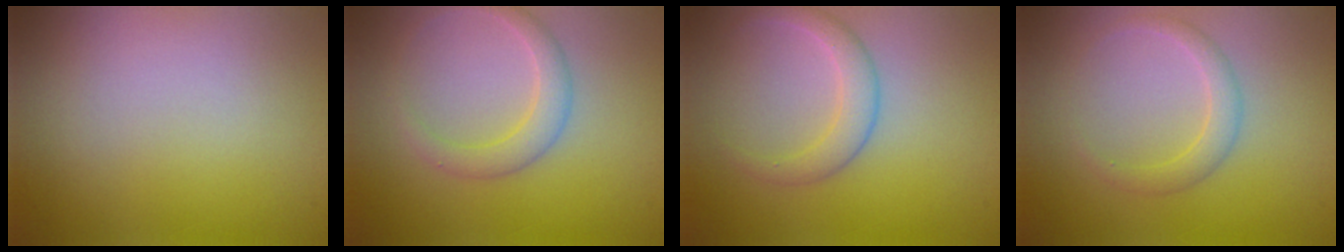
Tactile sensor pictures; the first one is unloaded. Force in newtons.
{"total": 2.2, "press": 2.2, "slide": 0.1}
{"total": 2.3, "press": 2.3, "slide": 0.1}
{"total": 1.7, "press": 1.7, "slide": 0.2}